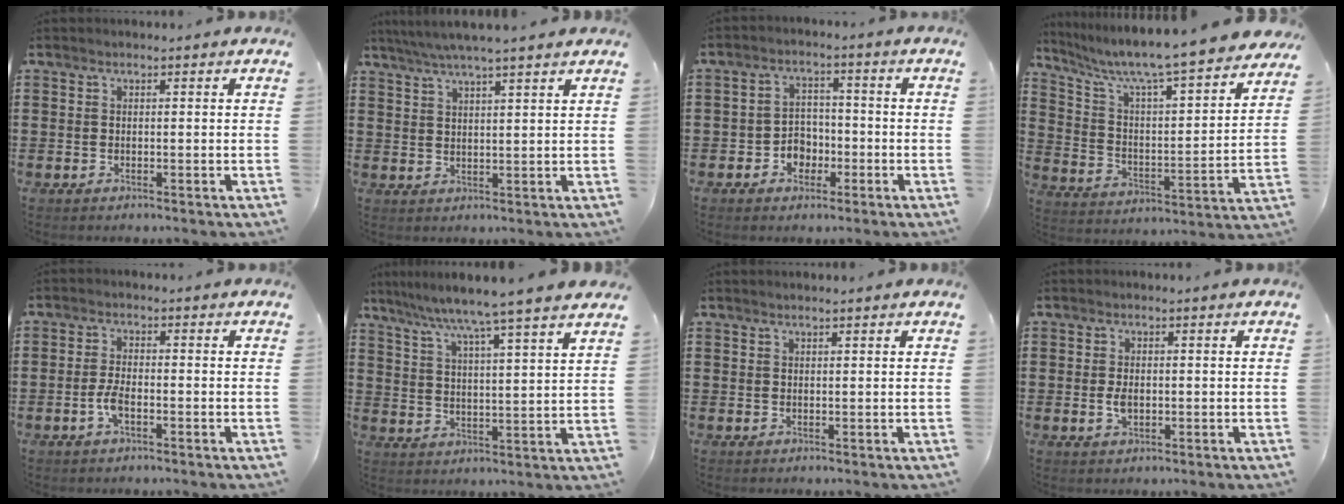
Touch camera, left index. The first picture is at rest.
{"total": 4.4, "force": [3.8, -0.4, 2.2], "torque": [-0.052, -0.011, 0.067]}
{"total": 4.1, "force": [-2.1, 3.2, 1.5], "torque": [-0.035, 0.009, -0.043]}
{"total": 6.7, "force": [6.0, -0.3, 2.9], "torque": [-0.086, -0.057, 0.094]}
{"total": 3.3, "force": [-1.2, 1.1, 2.9], "torque": [-0.073, -0.003, -0.029]}
{"total": 6.4, "force": [5.5, -1.6, 3.0], "torque": [-0.081, -0.041, 0.085]}
{"total": 0.7, "force": [0.5, 0.0, 0.5], "torque": [-0.009, -0.002, 0.010]}
{"total": 2.5, "force": [-0.1, 1.3, 2.1], "torque": [-0.049, -0.001, -0.005]}